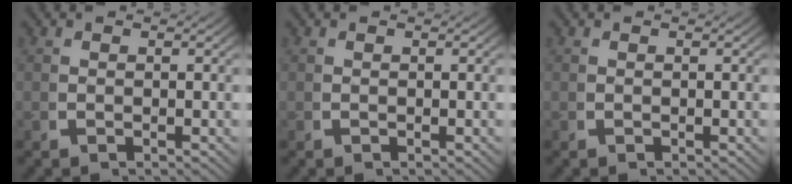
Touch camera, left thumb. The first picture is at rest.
{"total": 0.0}
{"total": 0.0}